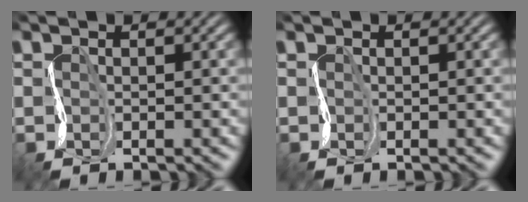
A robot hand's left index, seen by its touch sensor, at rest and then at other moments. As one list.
[{"total": 0.0}]